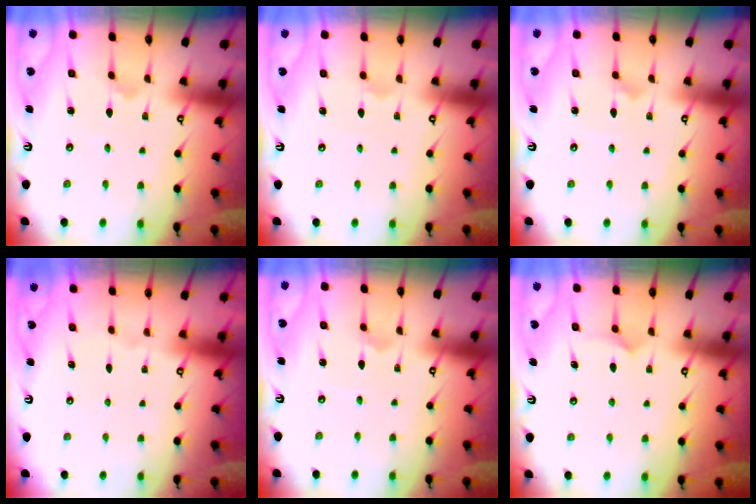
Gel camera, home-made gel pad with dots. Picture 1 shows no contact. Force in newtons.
{"total": 1.8, "press": 1.8, "slide": 0.2}
{"total": 0.7, "press": 0.7, "slide": 0.0}
{"total": 0.0}
{"total": 0.0}
{"total": 6.0, "press": 6.0, "slide": 0.3}